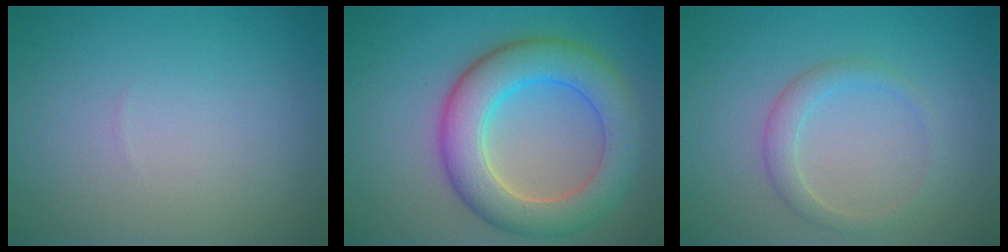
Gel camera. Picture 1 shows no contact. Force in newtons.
{"total": 7.6, "press": 7.6, "slide": 0.2}
{"total": 1.9, "press": 1.9, "slide": 0.1}